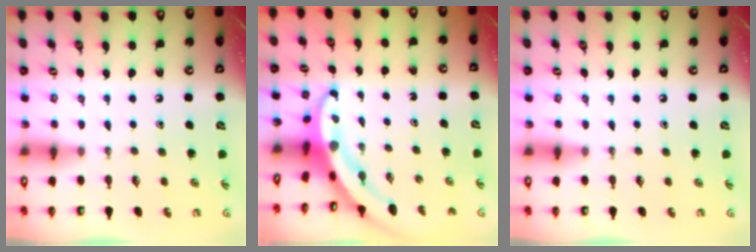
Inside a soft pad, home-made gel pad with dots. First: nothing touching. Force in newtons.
{"total": 4.3, "press": 4.2, "slide": 0.6}
{"total": 0.0}